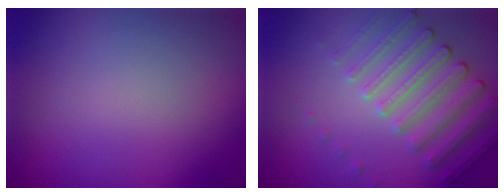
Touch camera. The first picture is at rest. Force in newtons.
{"total": 4.6, "press": 3.6, "slide": 2.8}